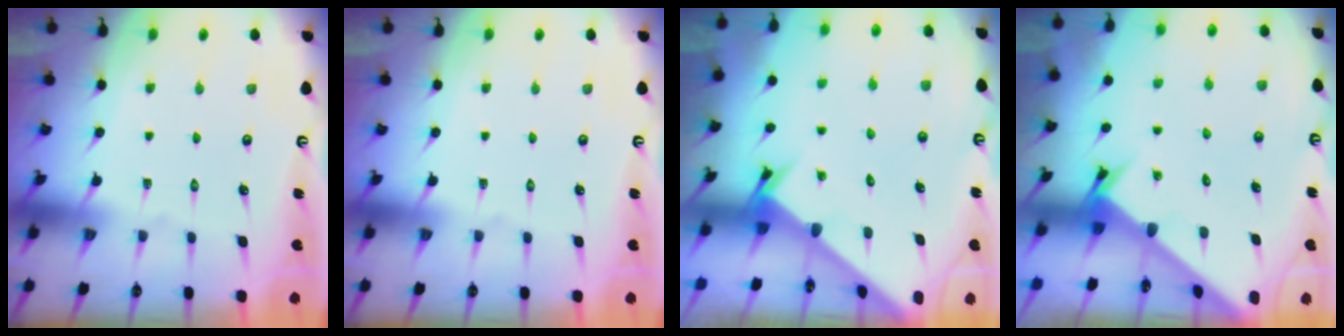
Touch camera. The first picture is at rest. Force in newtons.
{"total": 0.0}
{"total": 2.4, "press": 2.4, "slide": 0.1}
{"total": 2.4, "press": 2.4, "slide": 0.3}